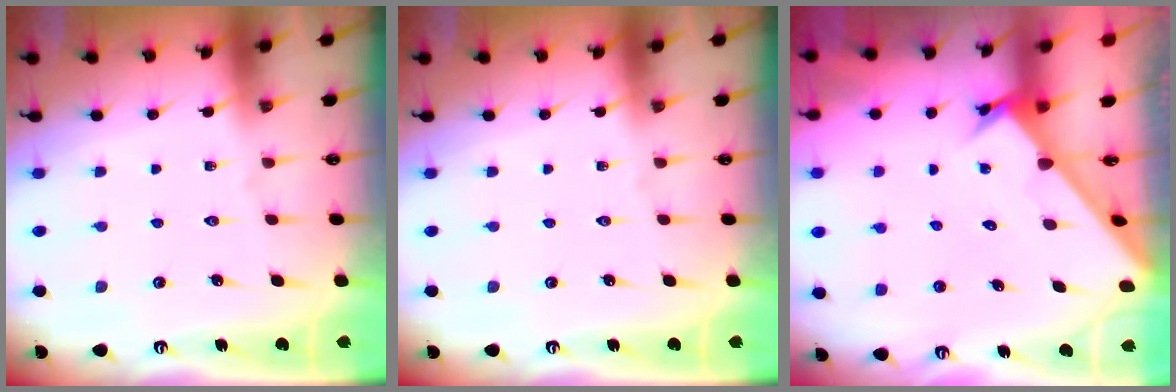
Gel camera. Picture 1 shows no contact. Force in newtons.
{"total": 0.0}
{"total": 2.5, "press": 2.5, "slide": 0.2}